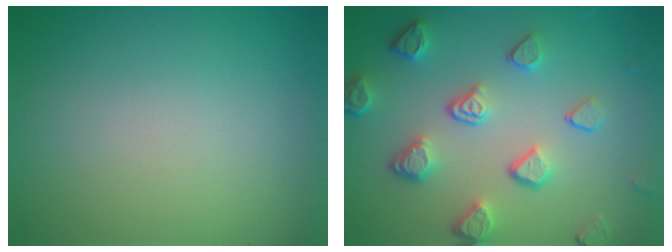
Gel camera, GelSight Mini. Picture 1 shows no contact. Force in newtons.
{"total": 4.9, "press": 3.7, "slide": 3.1}